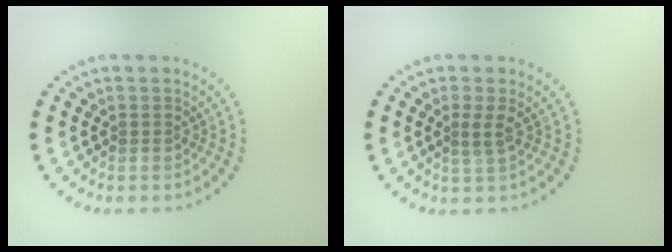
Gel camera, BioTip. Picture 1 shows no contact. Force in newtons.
{"total": 1.4, "press": 1.1, "slide": 0.8}